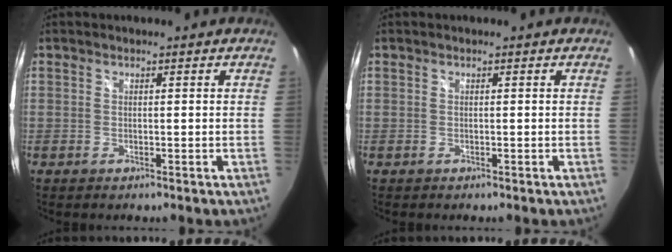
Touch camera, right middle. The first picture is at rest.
{"total": 0.0}